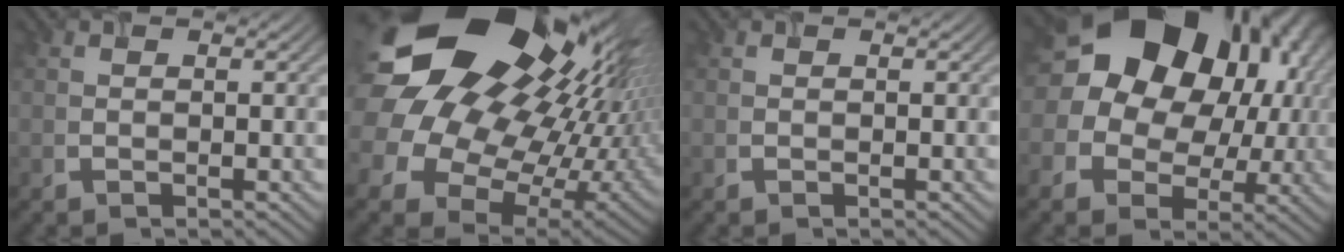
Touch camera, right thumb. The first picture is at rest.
{"total": 24.0, "force": [10.2, 17.2, 13.3], "torque": [-0.318, 0.032, 0.186]}
{"total": 0.0}
{"total": 23.7, "force": [7.0, 19.0, 12.2], "torque": [-0.236, 0.032, 0.110]}